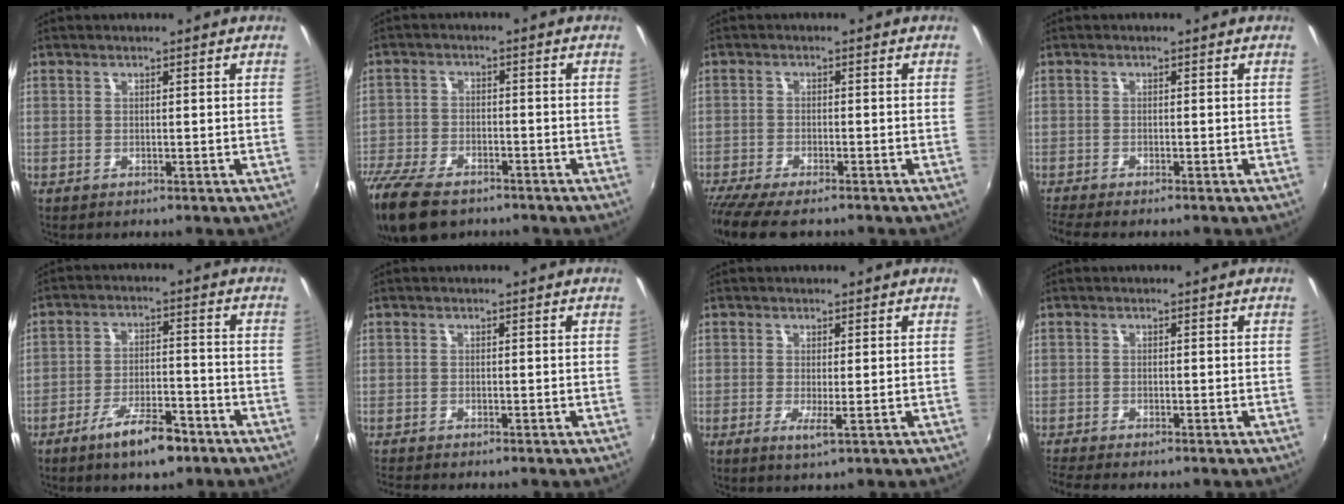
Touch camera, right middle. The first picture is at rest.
{"total": 14.7, "force": [-10.9, 6.5, 7.4], "torque": [-0.193, -0.037, -0.198]}
{"total": 9.3, "force": [-7.8, 1.8, 4.8], "torque": [-0.116, -0.045, -0.138]}
{"total": 4.8, "force": [-4.3, 0.2, 2.2], "torque": [-0.057, -0.029, -0.077]}
{"total": 7.8, "force": [-5.1, 2.2, 5.5], "torque": [-0.113, -0.004, -0.083]}
{"total": 2.2, "force": [-2.0, 0.0, 0.7], "torque": [-0.019, -0.017, -0.040]}
{"total": 2.3, "force": [-0.4, -0.3, 2.2], "torque": [-0.045, -0.008, -0.007]}
{"total": 4.0, "force": [-3.6, -0.1, 1.8], "torque": [-0.045, -0.025, -0.066]}